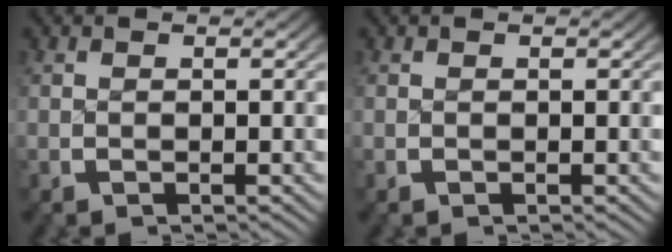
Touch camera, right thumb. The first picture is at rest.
{"total": 0.0}